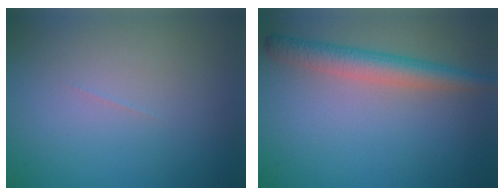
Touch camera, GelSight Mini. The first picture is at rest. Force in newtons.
{"total": 3.8, "press": 3.8, "slide": 0.3}